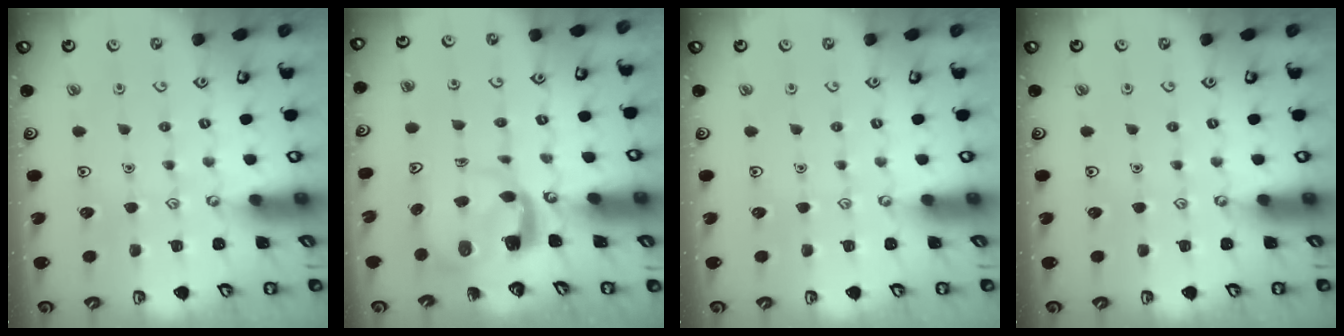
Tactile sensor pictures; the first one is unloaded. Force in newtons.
{"total": 3.9, "press": 3.8, "slide": 0.5}
{"total": 0.0}
{"total": 0.0}